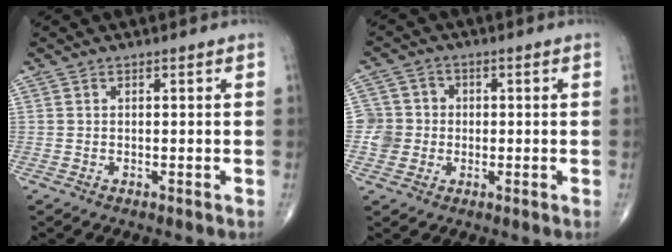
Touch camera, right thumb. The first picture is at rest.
{"total": 5.7, "force": [-0.6, 5.6, 1.1], "torque": [0.008, 0.011, -0.015]}